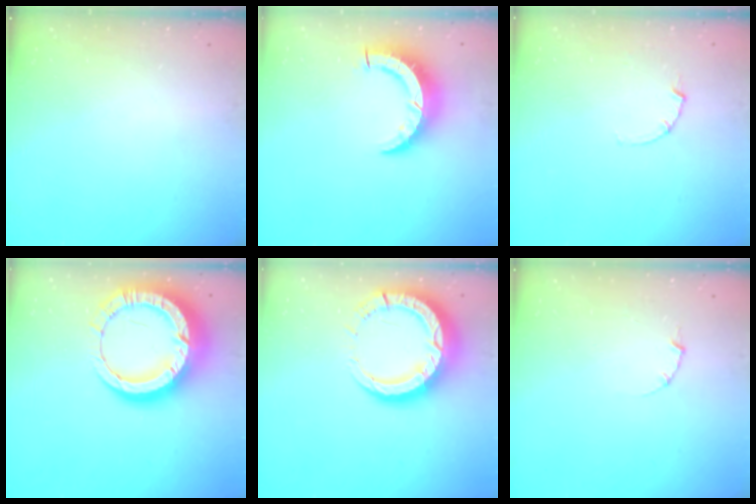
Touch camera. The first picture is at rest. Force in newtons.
{"total": 8.2, "press": 8.1, "slide": 0.8}
{"total": 2.5, "press": 2.5, "slide": 0.3}
{"total": 20.6, "press": 20.5, "slide": 1.9}
{"total": 13.8, "press": 13.7, "slide": 1.3}
{"total": 1.0, "press": 1.0, "slide": 0.3}